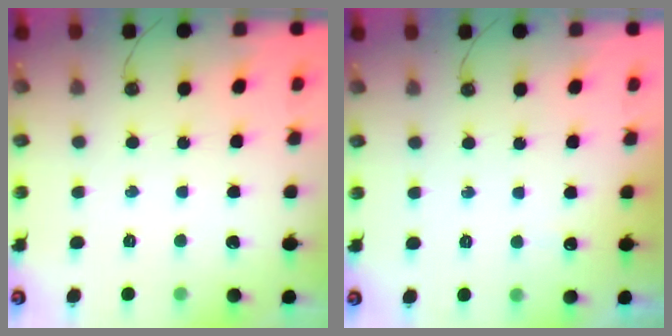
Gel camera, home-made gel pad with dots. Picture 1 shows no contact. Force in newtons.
{"total": 12.4, "press": 2.6, "slide": 12.1}